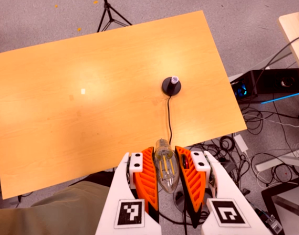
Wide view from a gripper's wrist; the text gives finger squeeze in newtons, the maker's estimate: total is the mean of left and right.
{"total": 21.9, "left": 23.4, "right": 20.3}